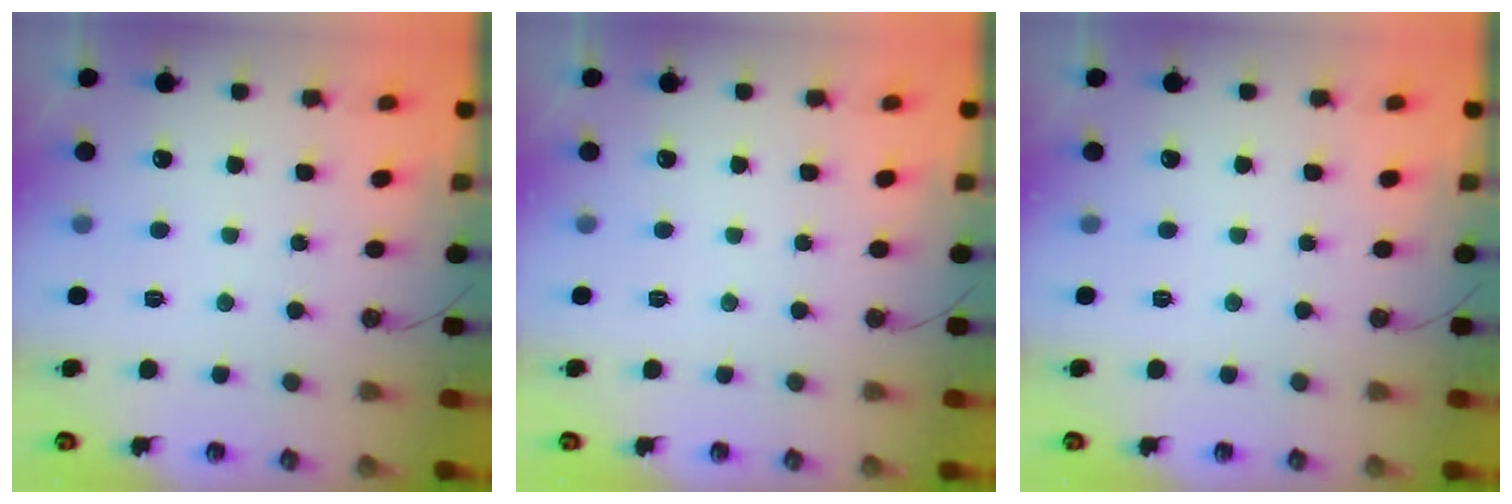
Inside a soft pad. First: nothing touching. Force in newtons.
{"total": 0.0}
{"total": 0.0}